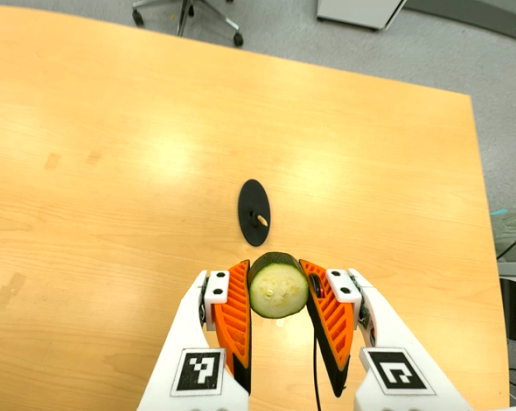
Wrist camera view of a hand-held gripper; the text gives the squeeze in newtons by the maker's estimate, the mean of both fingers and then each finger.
{"total": 11.0, "left": 9.8, "right": 12.2}